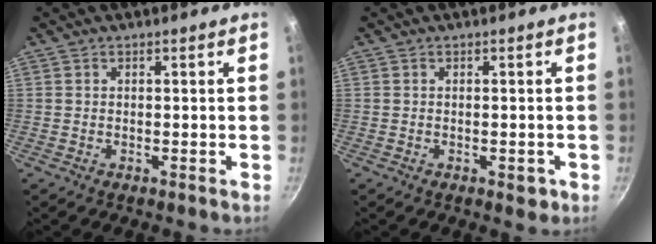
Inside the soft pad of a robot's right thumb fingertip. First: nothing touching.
{"total": 2.4, "force": [-0.9, 1.2, 1.8], "torque": [-0.019, 0.002, -0.011]}